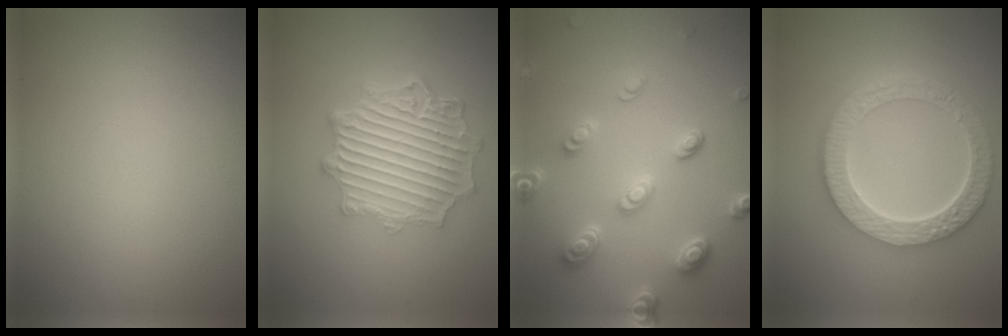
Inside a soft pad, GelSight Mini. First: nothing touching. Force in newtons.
{"total": 7.2, "press": 5.2, "slide": 4.9}
{"total": 4.6, "press": 3.6, "slide": 2.9}
{"total": 7.0, "press": 5.2, "slide": 4.7}